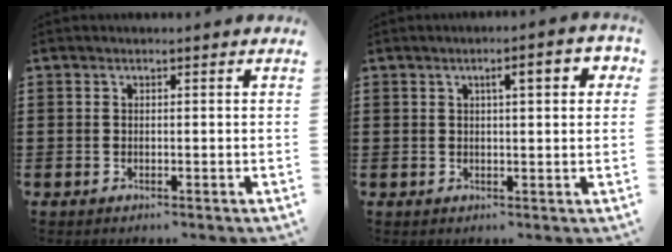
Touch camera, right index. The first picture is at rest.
{"total": 4.0, "force": [1.2, 0.8, 3.7], "torque": [-0.057, 0.000, 0.012]}